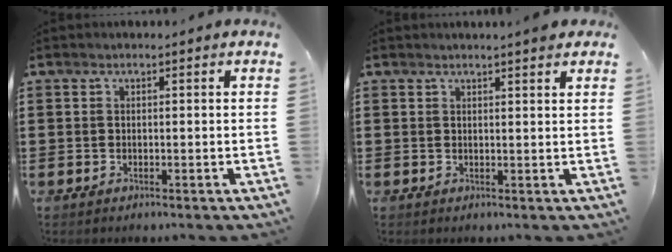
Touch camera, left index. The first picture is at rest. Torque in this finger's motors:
{"motor_torque": [2.14, 0.00, 0.03, -0.04]}